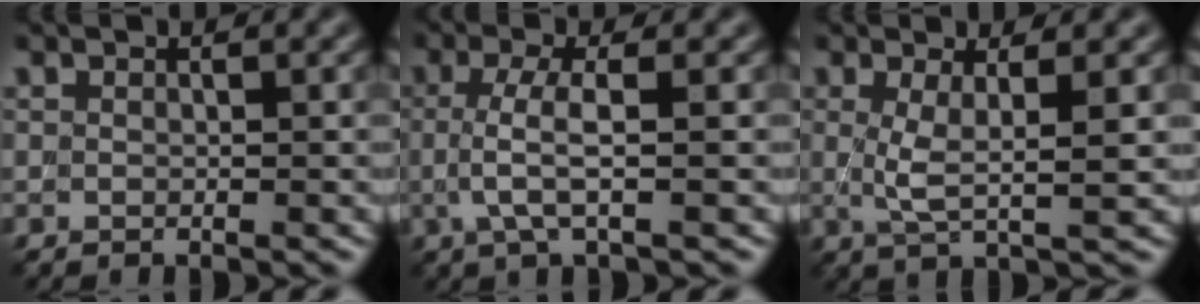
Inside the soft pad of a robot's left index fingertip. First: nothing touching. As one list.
[{"total": 2.9, "force": [-0.2, 0.5, 2.8], "torque": [-0.065, 0.002, -0.005]}, {"total": 3.1, "force": [0.5, 0.6, 3.0], "torque": [-0.059, -0.003, 0.009]}]